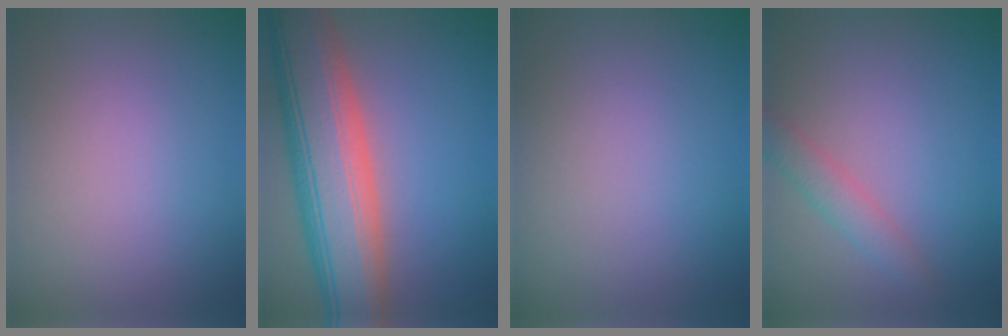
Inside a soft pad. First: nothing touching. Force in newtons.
{"total": 12.0, "press": 12.0, "slide": 1.0}
{"total": 0.0}
{"total": 2.1, "press": 2.1, "slide": 0.1}